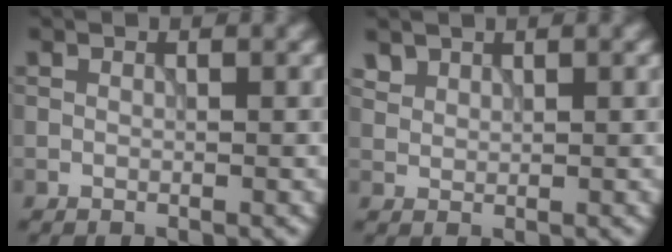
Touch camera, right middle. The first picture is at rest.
{"total": 1.4, "force": [1.1, 0.8, 0.3], "torque": [-0.018, -0.007, 0.037]}